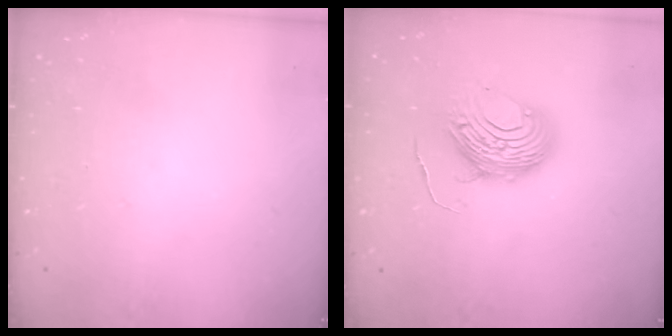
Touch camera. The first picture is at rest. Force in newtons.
{"total": 11.0, "press": 11.0, "slide": 1.0}